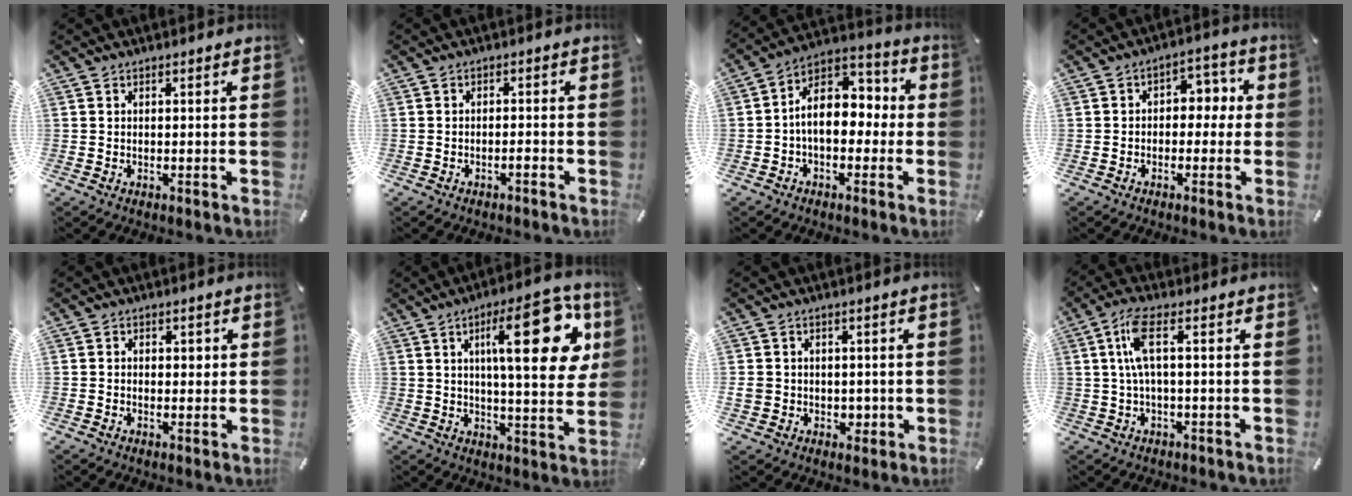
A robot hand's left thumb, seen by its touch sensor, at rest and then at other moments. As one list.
[{"total": 1.7, "force": [-1.3, 0.5, 1.0], "torque": [-0.020, 0.002, -0.023]}, {"total": 10.8, "force": [-1.0, 7.7, 7.5], "torque": [-0.121, 0.004, -0.019]}, {"total": 5.3, "force": [-1.0, 4.0, 3.4], "torque": [-0.043, 0.009, -0.029]}, {"total": 2.0, "force": [-0.2, 1.5, 1.3], "torque": [-0.018, 0.003, -0.008]}, {"total": 22.2, "force": [7.5, 7.6, 19.5], "torque": [-0.277, -0.021, 0.102]}, {"total": 4.9, "force": [-0.2, 4.8, 1.1], "torque": [-0.014, 0.001, -0.003]}, {"total": 7.4, "force": [0.9, 2.2, 7.1], "torque": [-0.146, -0.001, 0.013]}]